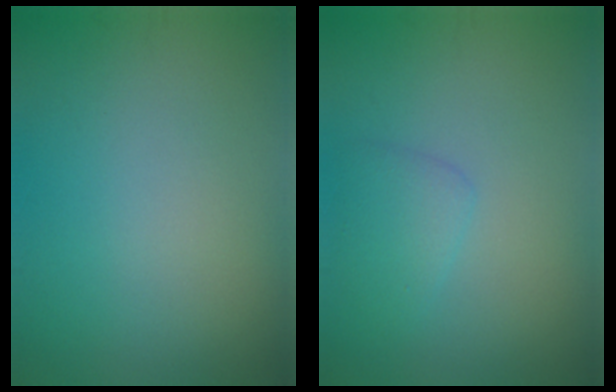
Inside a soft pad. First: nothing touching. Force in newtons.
{"total": 1.8, "press": 1.8, "slide": 0.1}